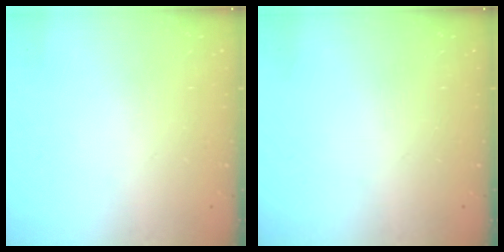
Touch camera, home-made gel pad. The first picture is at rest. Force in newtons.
{"total": 0.0}